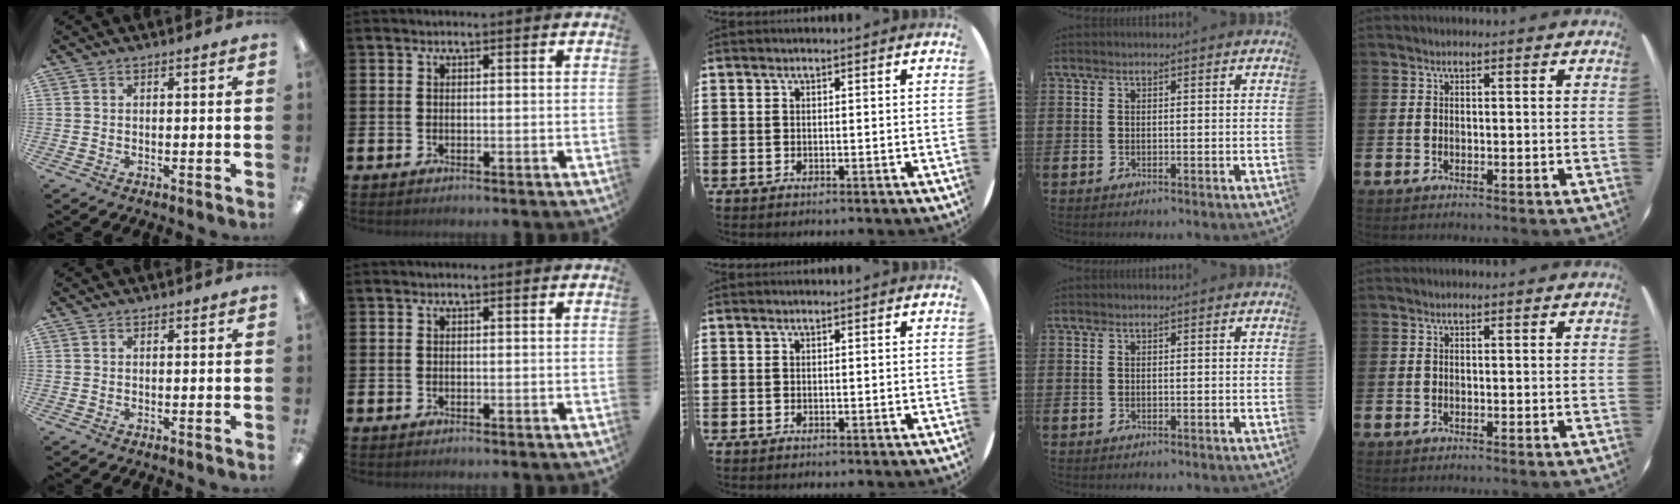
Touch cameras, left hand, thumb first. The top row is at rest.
{}